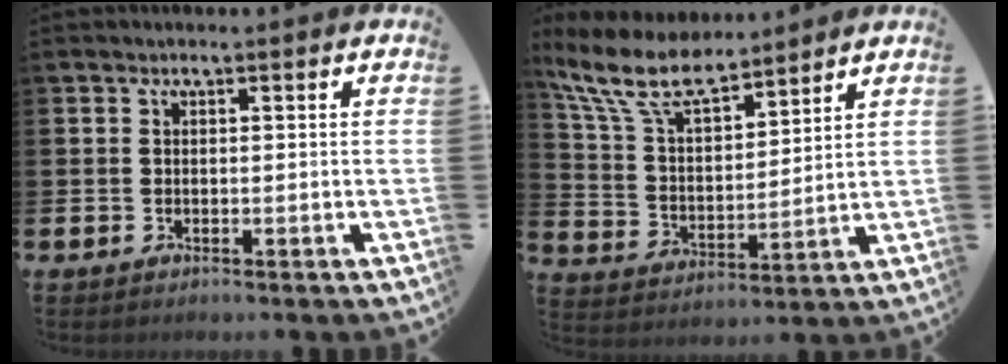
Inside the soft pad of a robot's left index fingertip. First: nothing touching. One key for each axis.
{"total": 9.7, "fx": 8.3, "fy": 3.0, "fz": 4.1, "tx": -0.121, "ty": -0.037, "tz": 0.152}